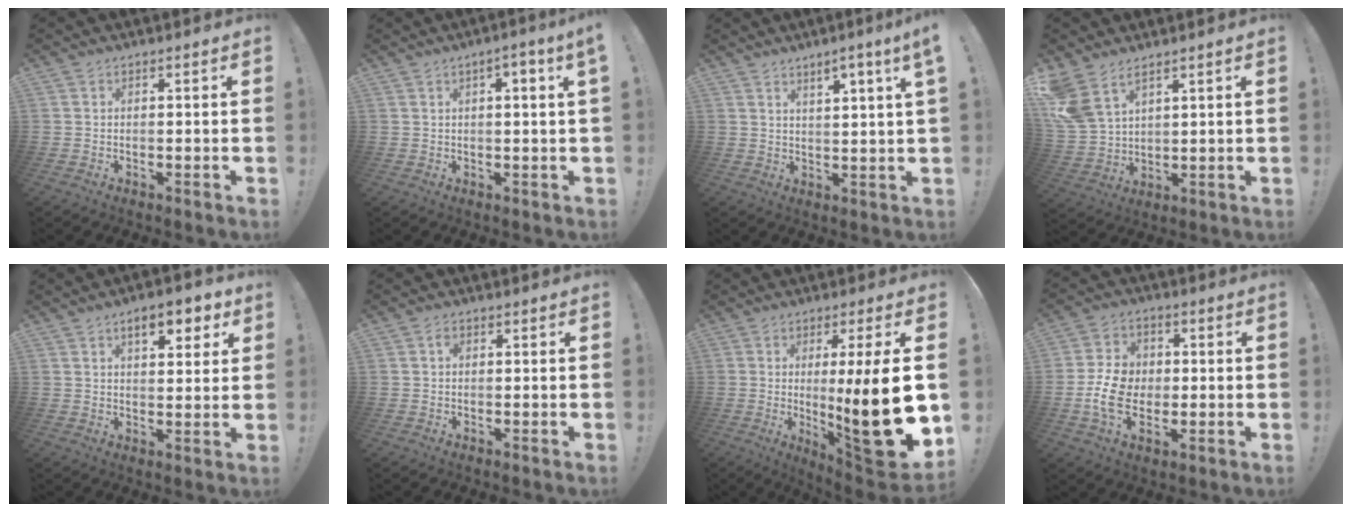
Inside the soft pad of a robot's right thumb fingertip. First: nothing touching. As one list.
[{"total": 3.4, "force": [0.9, -0.4, 3.3], "torque": [-0.045, -0.008, 0.008]}, {"total": 5.0, "force": [3.1, -0.5, 3.9], "torque": [-0.048, -0.023, 0.044]}, {"total": 9.3, "force": [6.4, 4.9, 4.6], "torque": [-0.104, -0.037, 0.130]}, {"total": 8.4, "force": [4.5, 3.5, 6.2], "torque": [-0.071, -0.017, 0.072]}, {"total": 1.2, "force": [0.2, 0.9, 0.8], "torque": [-0.009, 0.002, 0.000]}, {"total": 21.5, "force": [-0.6, 2.0, 21.4], "torque": [-0.343, -0.026, -0.010]}, {"total": 11.2, "force": [-1.7, 8.5, 7.0], "torque": [-0.120, 0.012, -0.027]}]